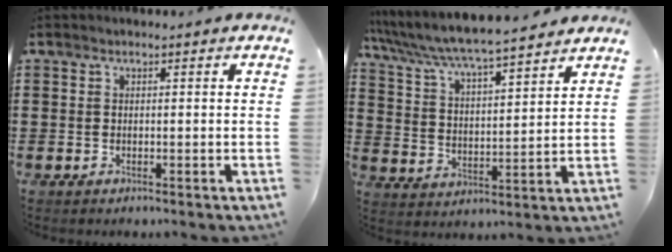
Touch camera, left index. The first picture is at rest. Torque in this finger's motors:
{"motor_torque": [1.34, -0.80, 1.05, 0.21]}